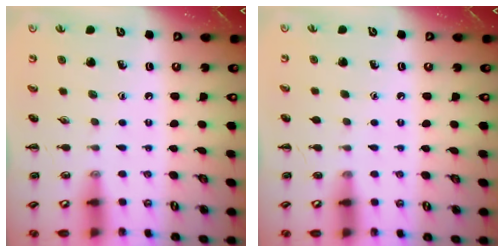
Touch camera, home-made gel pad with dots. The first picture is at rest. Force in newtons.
{"total": 0.0}